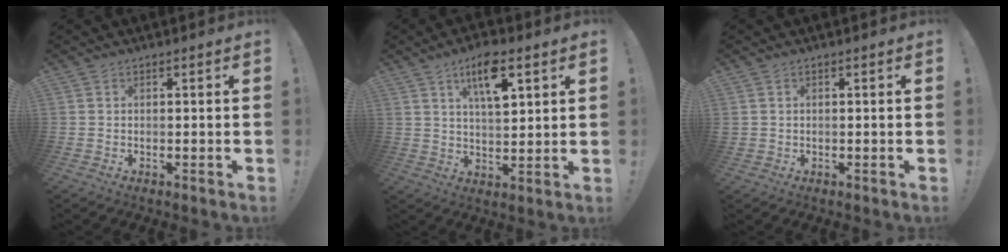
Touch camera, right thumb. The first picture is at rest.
{"total": 10.7, "force": [5.2, 4.0, 8.5], "torque": [-0.133, -0.010, 0.084]}
{"total": 0.8, "force": [0.1, 0.8, 0.2], "torque": [-0.009, 0.005, 0.003]}